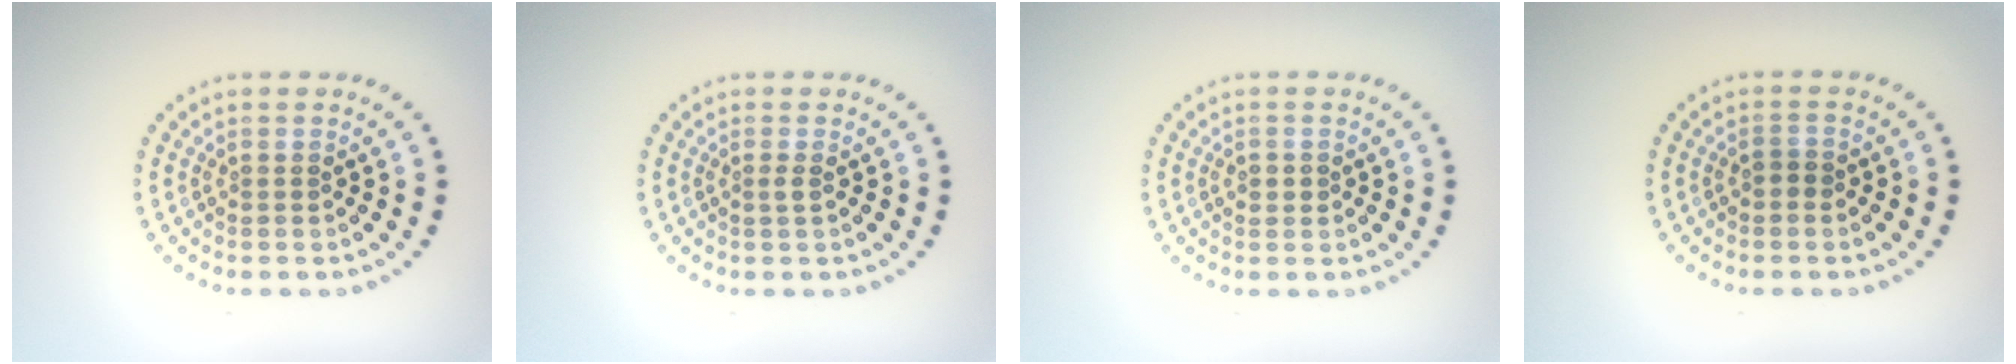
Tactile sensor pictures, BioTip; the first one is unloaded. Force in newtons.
{"total": 0.7, "press": 0.4, "slide": 0.5}
{"total": 1.0, "press": 1.0, "slide": 0.3}
{"total": 0.8, "press": 0.8, "slide": 0.3}